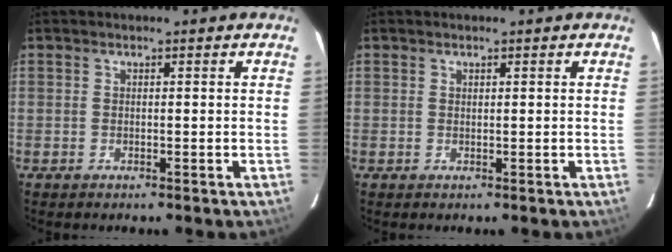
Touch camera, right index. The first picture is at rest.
{"total": 0.0}